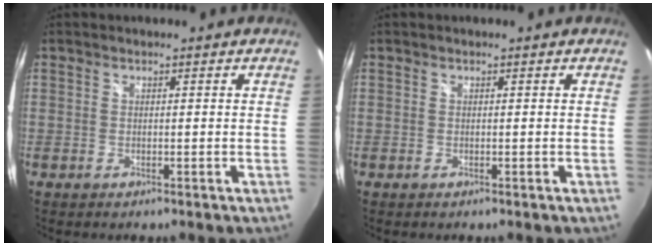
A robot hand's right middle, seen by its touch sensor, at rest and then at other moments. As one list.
[{"total": 0.0}]